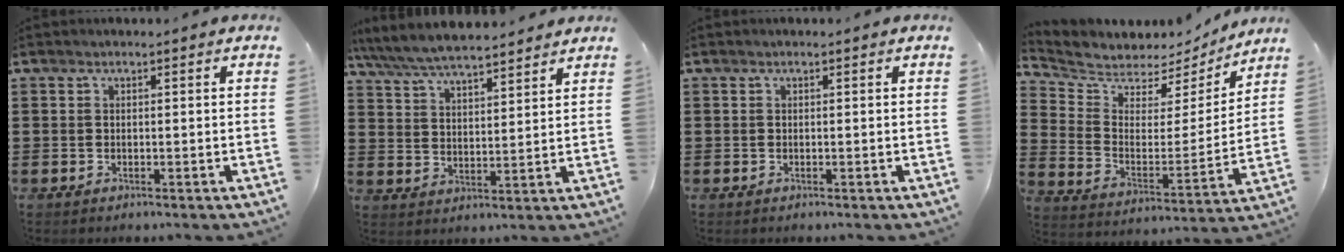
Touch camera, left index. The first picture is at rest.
{"total": 6.4, "force": [6.0, 0.7, 2.0], "torque": [-0.062, -0.026, 0.108]}
{"total": 0.0}
{"total": 5.1, "force": [4.7, 1.9, -0.6], "torque": [-0.032, -0.044, 0.077]}